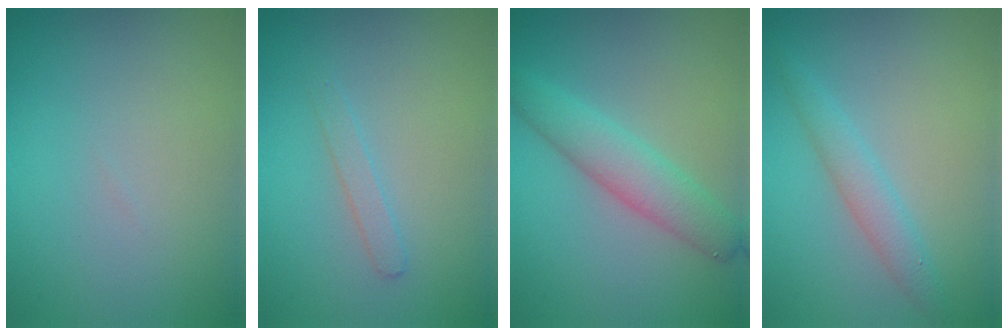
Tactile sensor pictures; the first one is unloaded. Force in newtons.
{"total": 1.2, "press": 1.2, "slide": 0.0}
{"total": 3.8, "press": 3.8, "slide": 0.1}
{"total": 2.3, "press": 2.3, "slide": 0.1}